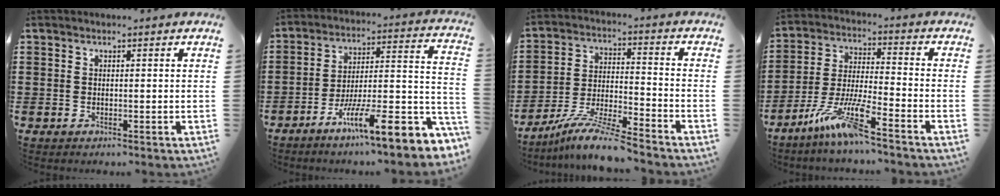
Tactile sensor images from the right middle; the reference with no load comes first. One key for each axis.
{"total": 11.5, "fx": -7.3, "fy": 1.3, "fz": 8.7, "tx": -0.126, "ty": -0.007, "tz": -0.135}
{"total": 9.2, "fx": -8.2, "fy": 0.2, "fz": 4.3, "tx": -0.083, "ty": 0.004, "tz": -0.159}
{"total": 9.4, "fx": -6.9, "fy": 0.4, "fz": 6.4, "tx": -0.140, "ty": -0.011, "tz": -0.136}